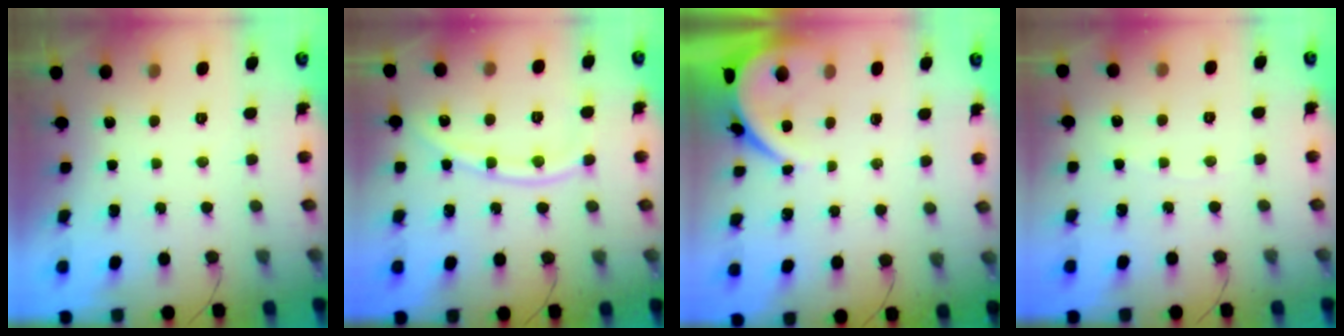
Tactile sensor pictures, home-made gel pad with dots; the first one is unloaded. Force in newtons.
{"total": 10.9, "press": 10.9, "slide": 1.3}
{"total": 3.8, "press": 3.8, "slide": 0.5}
{"total": 2.6, "press": 2.6, "slide": 0.3}